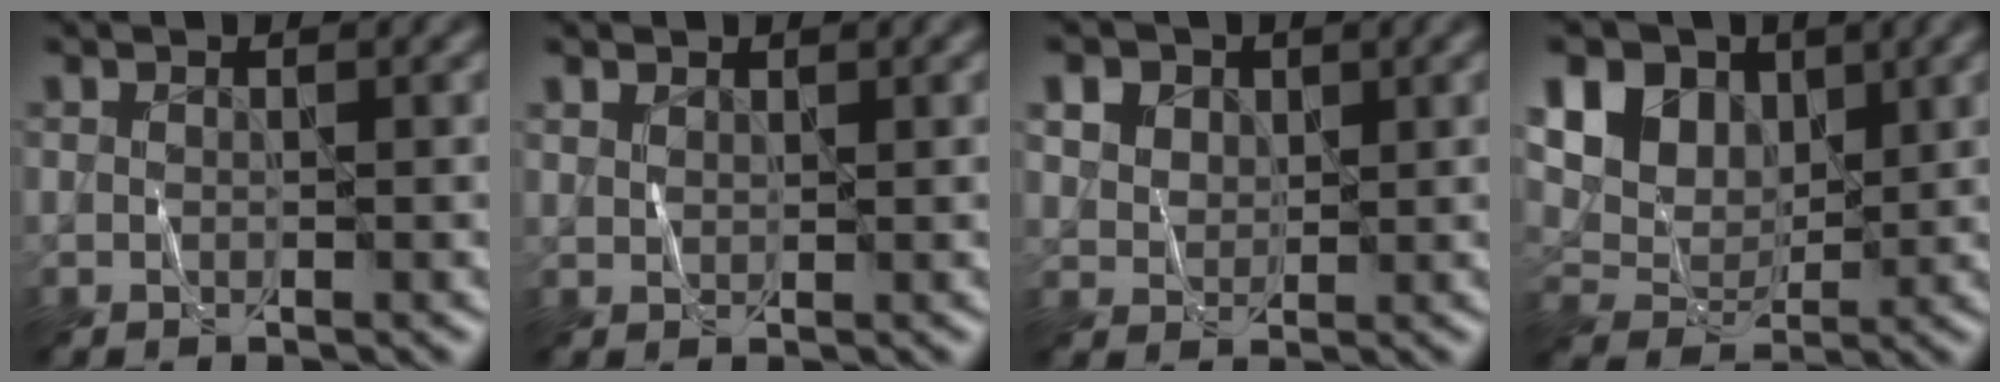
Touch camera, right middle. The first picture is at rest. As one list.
[{"total": 1.0, "force": [0.8, 0.4, 0.2], "torque": [-0.007, -0.001, 0.019]}, {"total": 6.4, "force": [3.5, 4.5, 3.0], "torque": [-0.077, 0.013, 0.058]}, {"total": 11.8, "force": [5.6, 8.4, 6.1], "torque": [-0.123, 0.024, 0.094]}]